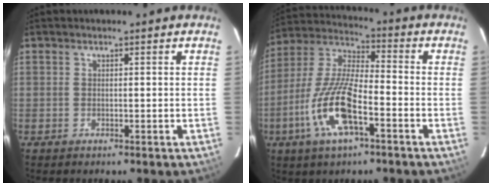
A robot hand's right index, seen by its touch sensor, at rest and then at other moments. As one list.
[{"total": 14.9, "force": [-6.3, 4.4, 12.8], "torque": [-0.273, -0.008, -0.126]}]